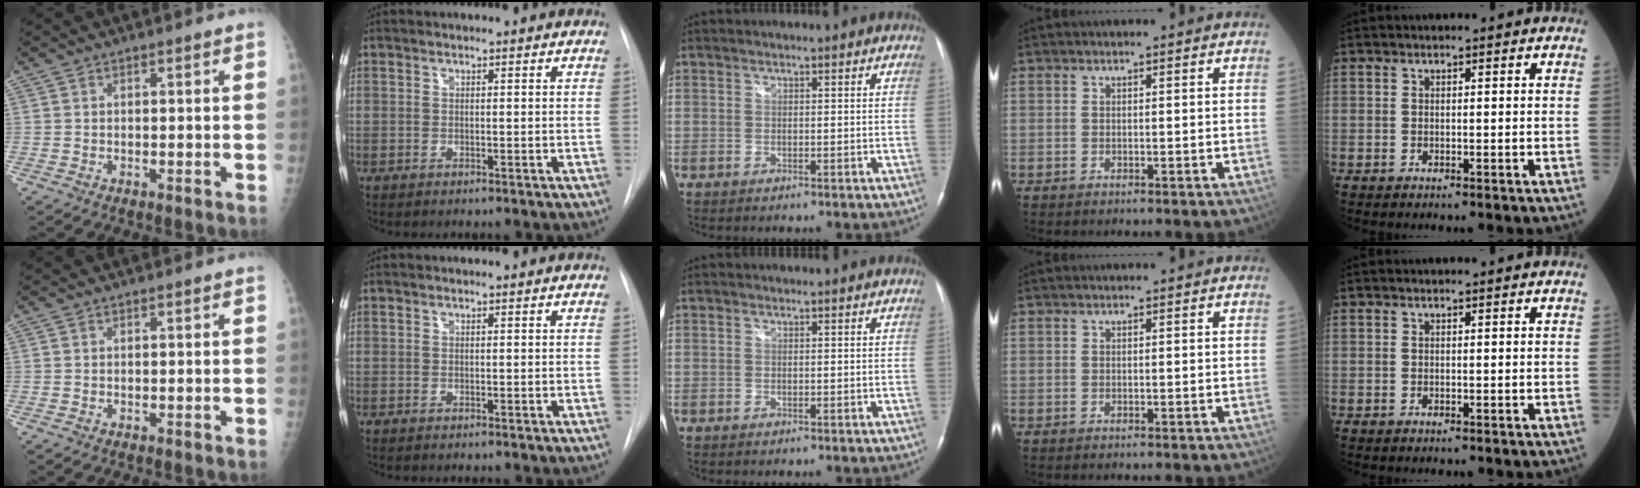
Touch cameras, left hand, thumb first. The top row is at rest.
{}